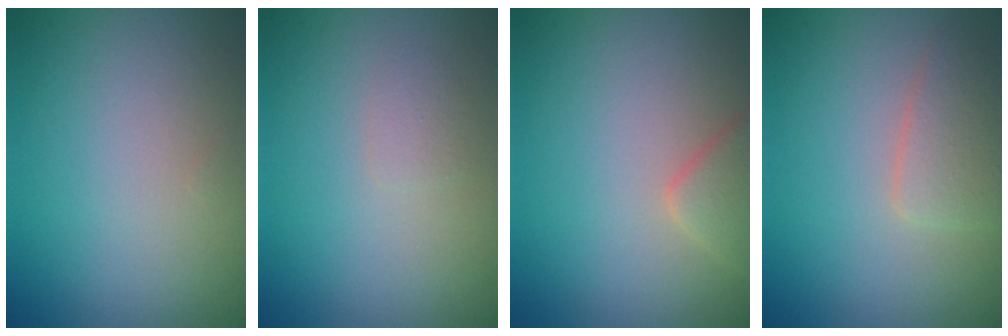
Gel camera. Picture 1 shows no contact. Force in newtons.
{"total": 0.9, "press": 0.9, "slide": 0.0}
{"total": 2.0, "press": 2.0, "slide": 0.1}
{"total": 2.4, "press": 2.4, "slide": 0.1}